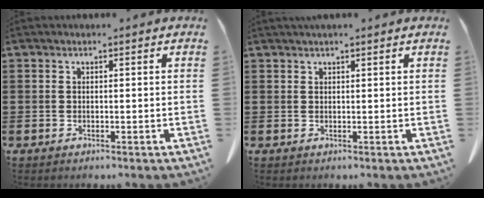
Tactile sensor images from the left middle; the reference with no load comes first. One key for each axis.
{"total": 0.9, "fx": 0.8, "fy": -0.1, "fz": 0.4, "tx": -0.009, "ty": -0.002, "tz": 0.016}